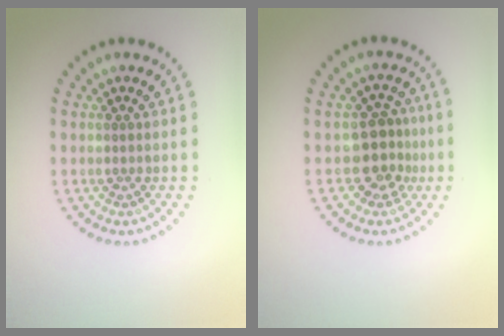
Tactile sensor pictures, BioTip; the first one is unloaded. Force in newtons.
{"total": 3.4, "press": 2.8, "slide": 1.9}